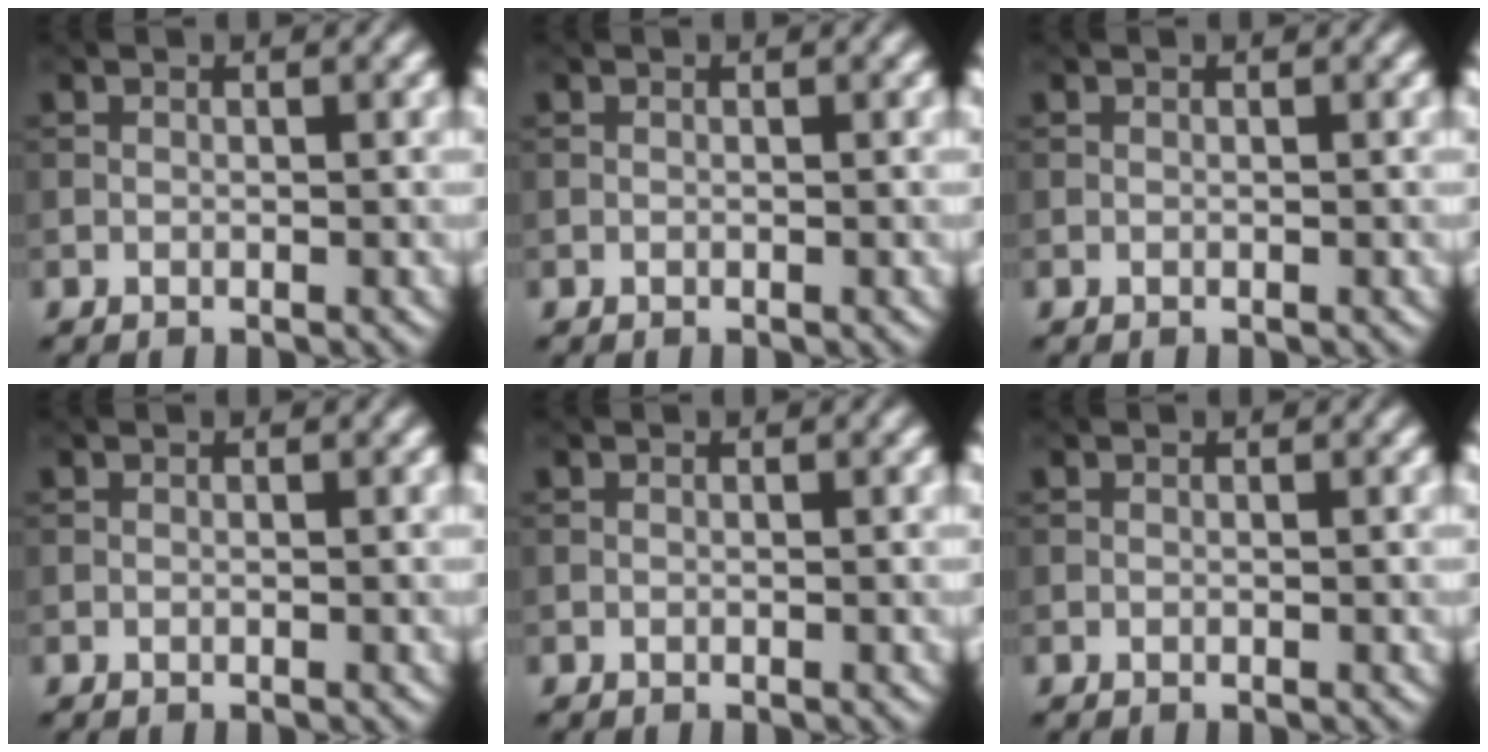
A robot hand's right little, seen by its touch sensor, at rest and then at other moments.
{"total": 0.0}
{"total": 0.0}
{"total": 0.0}
{"total": 0.0}
{"total": 0.0}